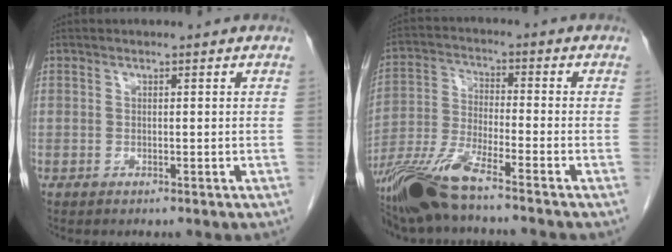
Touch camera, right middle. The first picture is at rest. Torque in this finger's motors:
{"motor_torque": [0.78, -0.72, 0.19, 0.08]}